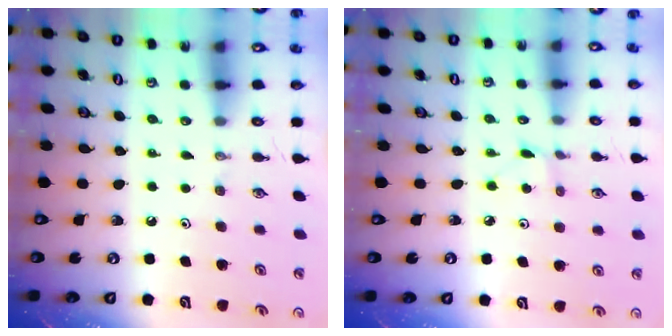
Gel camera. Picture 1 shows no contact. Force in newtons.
{"total": 1.9, "press": 1.9, "slide": 0.3}